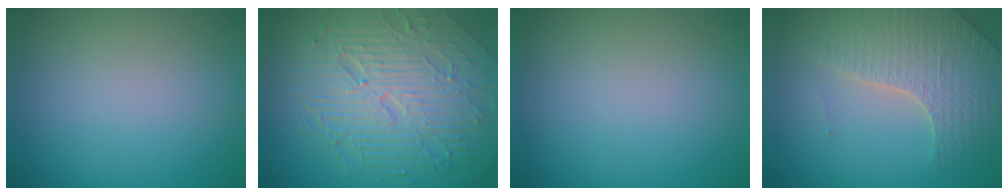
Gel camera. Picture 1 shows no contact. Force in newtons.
{"total": 9.8, "press": 6.5, "slide": 7.4}
{"total": 0.0}
{"total": 3.8, "press": 3.6, "slide": 1.0}